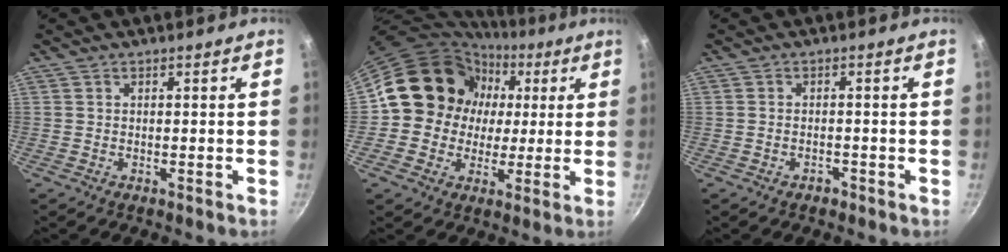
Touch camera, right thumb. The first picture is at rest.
{"total": 14.9, "force": [2.9, 13.6, 5.4], "torque": [-0.059, 0.014, 0.041]}
{"total": 1.5, "force": [-1.0, 0.9, 0.6], "torque": [-0.005, 0.013, -0.012]}